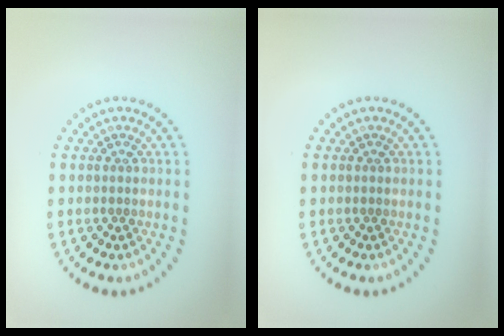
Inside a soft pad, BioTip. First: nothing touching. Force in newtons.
{"total": 0.0}